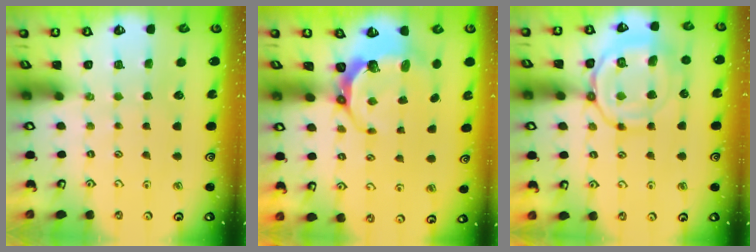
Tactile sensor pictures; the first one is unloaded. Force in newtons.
{"total": 8.1, "press": 6.8, "slide": 4.4}
{"total": 14.3, "press": 14.2, "slide": 1.4}